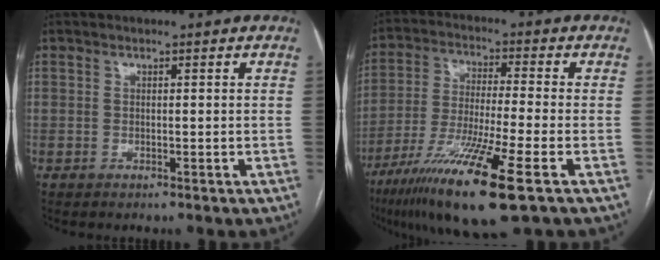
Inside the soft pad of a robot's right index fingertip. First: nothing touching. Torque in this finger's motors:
{"motor_torque": [0.78, -0.29, 0.64, 0.21]}